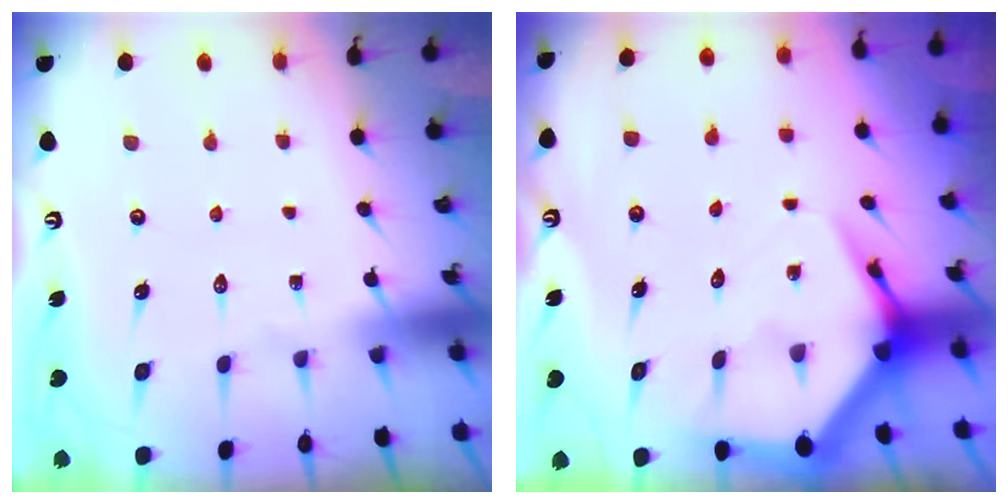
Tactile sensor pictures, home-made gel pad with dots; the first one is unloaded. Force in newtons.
{"total": 5.3, "press": 5.2, "slide": 0.7}